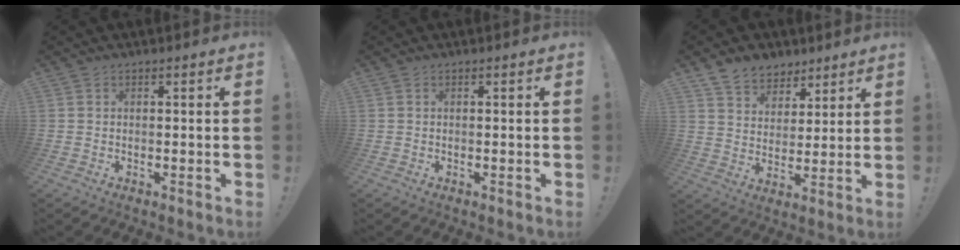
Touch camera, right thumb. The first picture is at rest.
{"total": 0.0}
{"total": 9.2, "force": [6.8, 6.0, 1.7], "torque": [-0.039, -0.045, 0.137]}